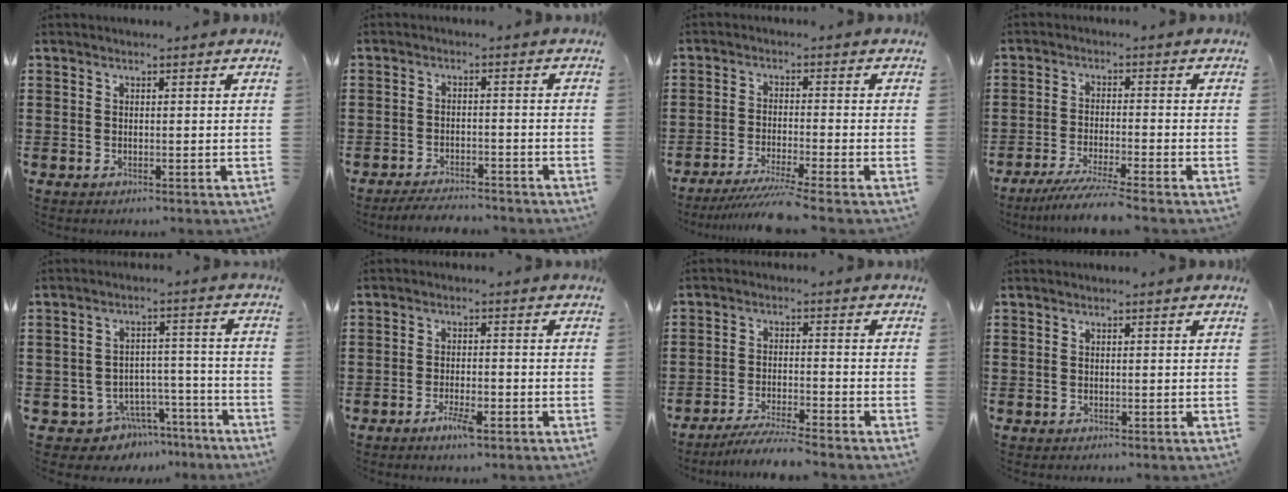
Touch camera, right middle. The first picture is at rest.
{"total": 3.2, "force": [-3.2, 0.2, 0.4], "torque": [-0.011, 0.000, -0.065]}
{"total": 5.2, "force": [-4.3, -0.7, 2.8], "torque": [-0.052, -0.021, -0.081]}
{"total": 4.7, "force": [-4.1, -0.5, 2.3], "torque": [-0.052, -0.022, -0.078]}
{"total": 5.4, "force": [-4.6, 2.6, 1.0], "torque": [-0.023, 0.022, -0.089]}
{"total": 3.8, "force": [-2.3, 1.0, 2.8], "torque": [-0.050, 0.002, -0.043]}
{"total": 4.7, "force": [-4.4, -0.3, 1.6], "torque": [-0.035, -0.012, -0.086]}
{"total": 0.0}